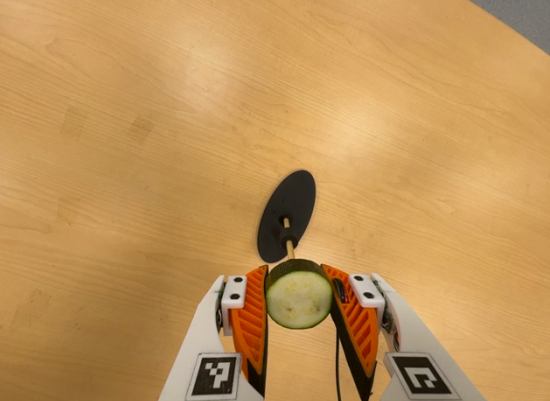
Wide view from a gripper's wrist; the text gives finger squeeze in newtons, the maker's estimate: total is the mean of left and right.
{"total": 12.0, "left": 10.8, "right": 13.3}